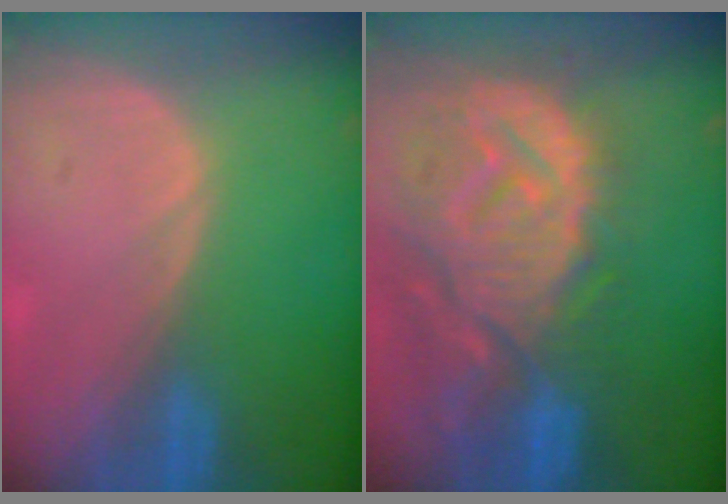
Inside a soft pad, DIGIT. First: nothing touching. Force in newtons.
{"total": 14.0, "press": 12.1, "slide": 6.9}